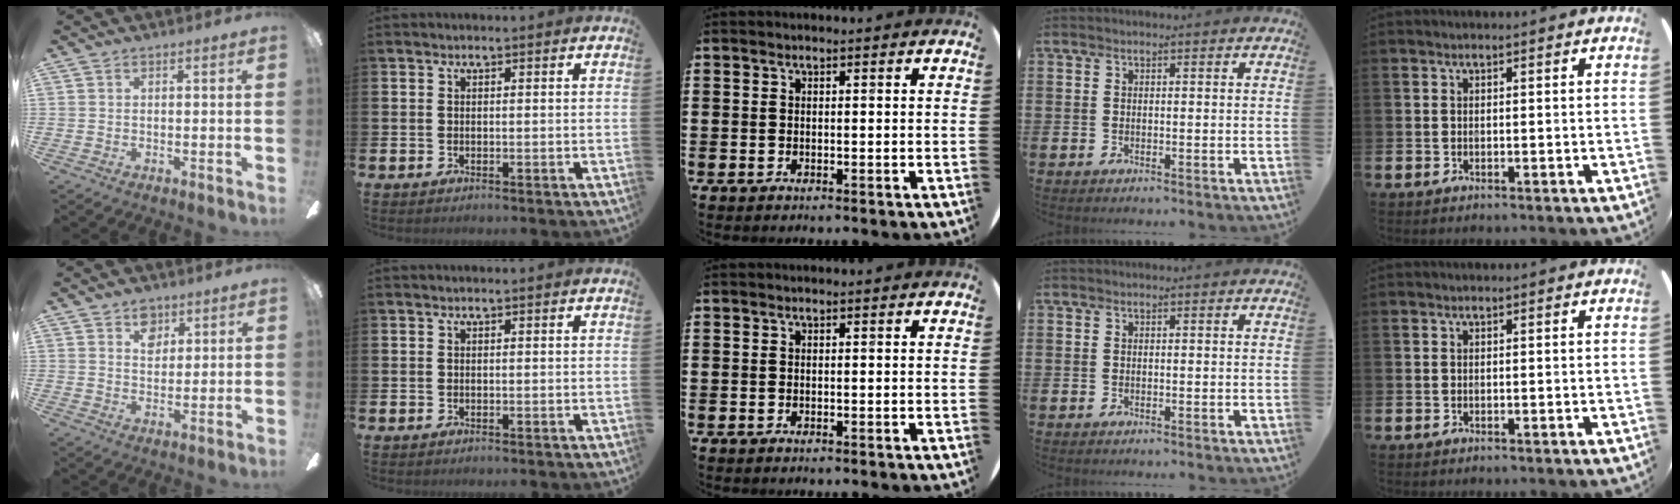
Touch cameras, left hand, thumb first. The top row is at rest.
{"thumb": {"total": 5.5, "force": [3.4, 3.6, 2.4], "torque": [-0.018, -0.011, 0.055]}}